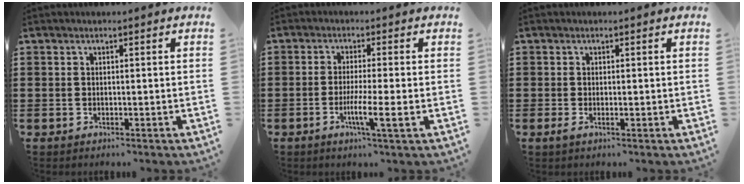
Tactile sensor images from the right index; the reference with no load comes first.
{"total": 5.7, "force": [-1.8, 0.2, 5.4], "torque": [-0.091, -0.010, -0.031]}
{"total": 1.0, "force": [-0.1, 0.3, 0.9], "torque": [-0.024, -0.005, -0.004]}